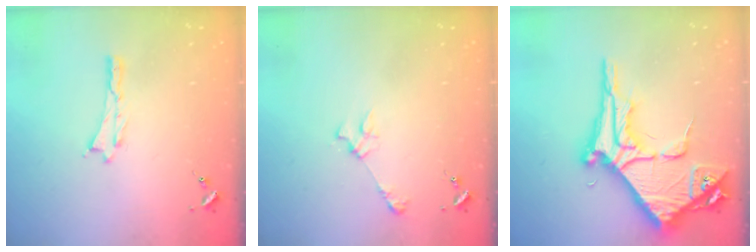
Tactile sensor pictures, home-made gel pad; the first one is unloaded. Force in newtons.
{"total": 2.4, "press": 2.4, "slide": 0.3}
{"total": 11.0, "press": 10.9, "slide": 1.2}